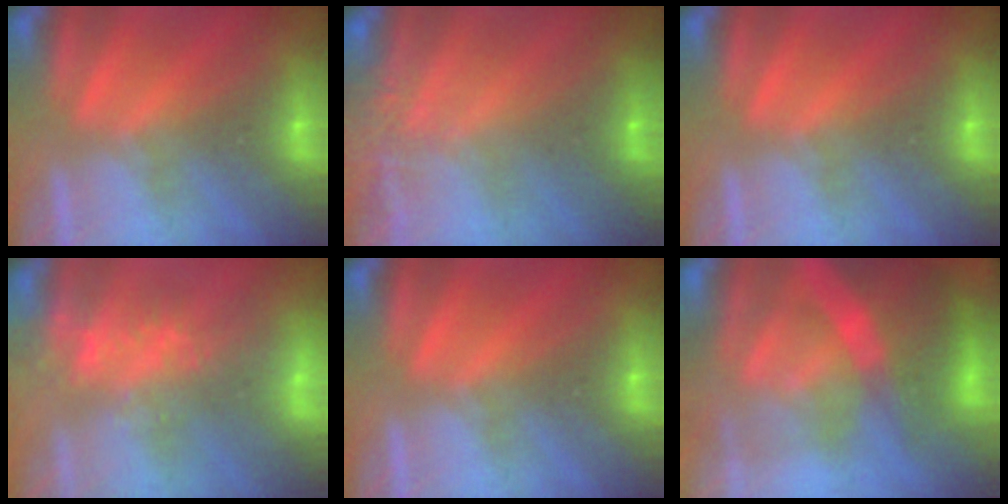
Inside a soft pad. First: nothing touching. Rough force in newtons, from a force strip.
{"total": 5.5}
{"total": 0.0}
{"total": 3.3}
{"total": 0.0}
{"total": 8.6}